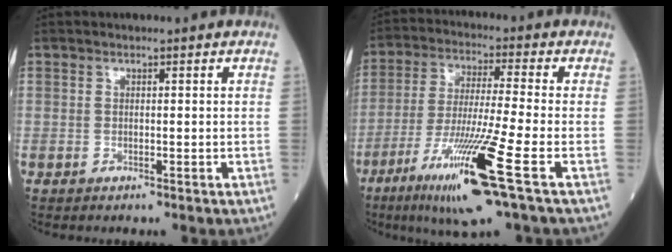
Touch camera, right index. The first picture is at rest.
{"total": 14.6, "force": [-6.8, -1.1, 12.9], "torque": [-0.256, -0.036, -0.124]}